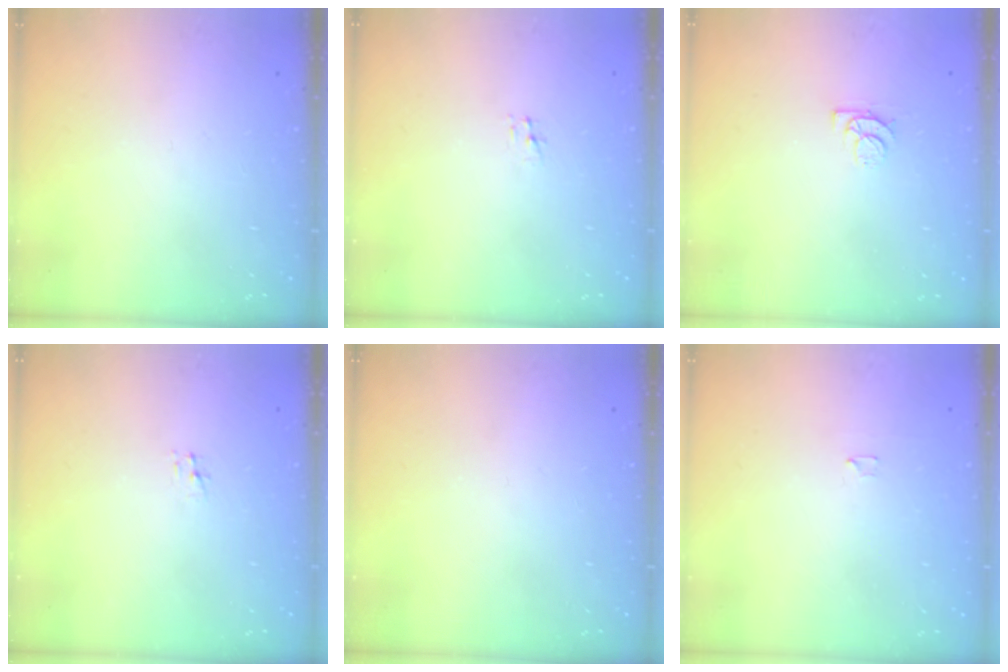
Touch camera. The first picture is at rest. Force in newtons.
{"total": 1.9, "press": 1.9, "slide": 0.2}
{"total": 5.5, "press": 5.5, "slide": 0.6}
{"total": 1.9, "press": 1.9, "slide": 0.2}
{"total": 0.0}
{"total": 1.2, "press": 1.2, "slide": 0.0}